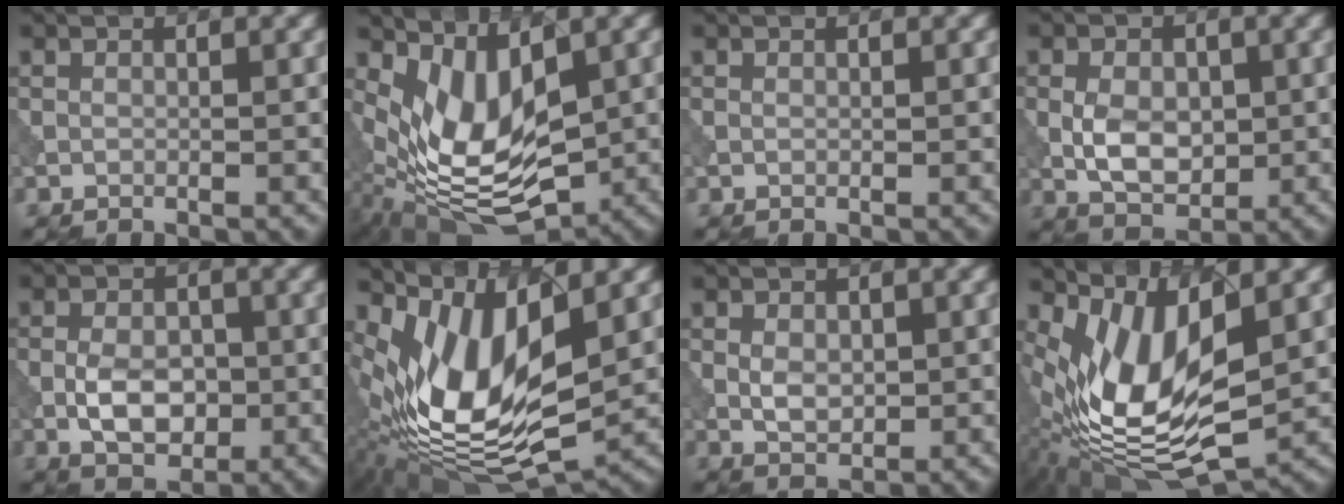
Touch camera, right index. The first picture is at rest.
{"total": 8.5, "force": [0.5, 4.7, 7.1], "torque": [-0.140, -0.013, 0.009]}
{"total": 0.0}
{"total": 4.6, "force": [-0.3, 3.0, 3.5], "torque": [-0.062, -0.002, -0.006]}
{"total": 4.4, "force": [-0.9, 2.8, 3.4], "torque": [-0.061, 0.000, -0.020]}
{"total": 12.8, "force": [1.7, 5.8, 11.3], "torque": [-0.228, -0.004, 0.032]}
{"total": 2.5, "force": [0.1, 1.7, 1.9], "torque": [-0.034, -0.001, 0.001]}
{"total": 12.4, "force": [0.5, 5.3, 11.2], "torque": [-0.221, -0.010, 0.011]}